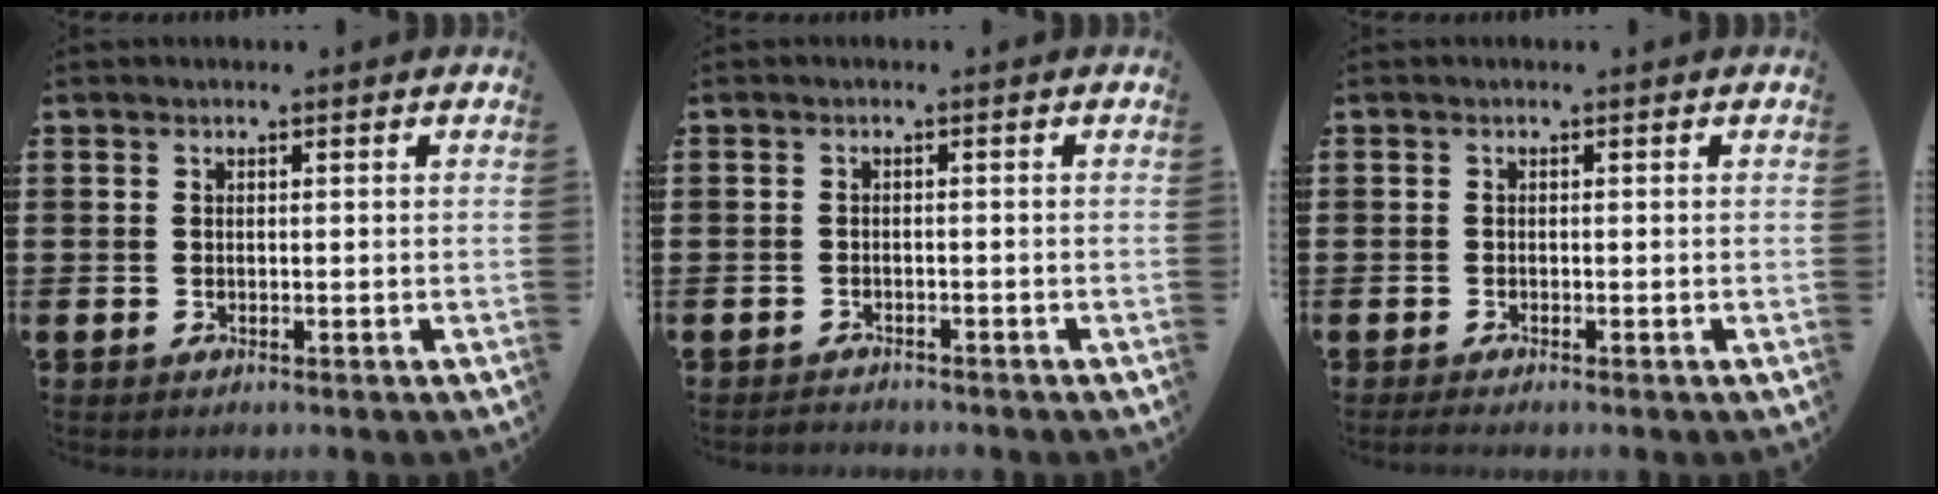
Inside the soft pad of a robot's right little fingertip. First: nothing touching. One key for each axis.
{"total": 1.0, "fx": -1.0, "fy": 0.0, "fz": -0.1, "tx": -0.001, "ty": 0.003, "tz": -0.022}
{"total": 0.6, "fx": -0.4, "fy": 0.0, "fz": 0.4, "tx": -0.007, "ty": -0.002, "tz": -0.009}